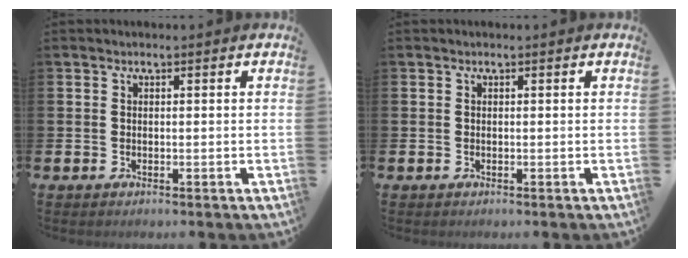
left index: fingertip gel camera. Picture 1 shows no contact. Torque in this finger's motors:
{"motor_torque": [0.00, 0.00, 0.00, 0.00]}